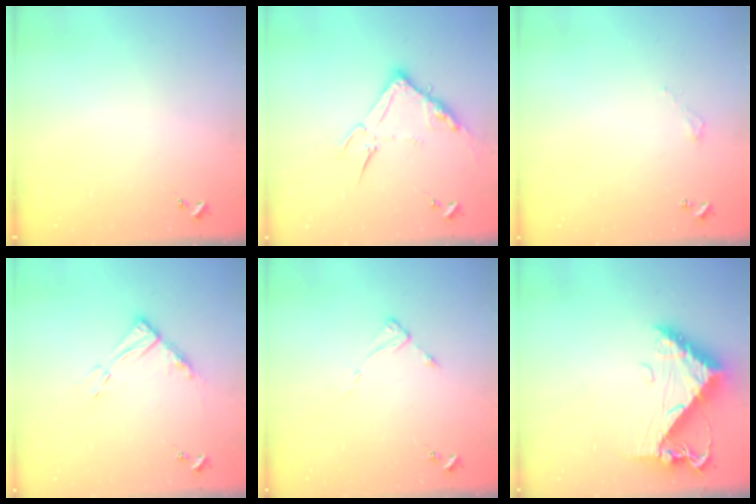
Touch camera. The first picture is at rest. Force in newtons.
{"total": 13.3, "press": 13.3, "slide": 1.0}
{"total": 2.8, "press": 2.8, "slide": 0.2}
{"total": 9.6, "press": 9.5, "slide": 1.1}
{"total": 2.6, "press": 2.6, "slide": 0.4}
{"total": 11.4, "press": 11.3, "slide": 1.4}